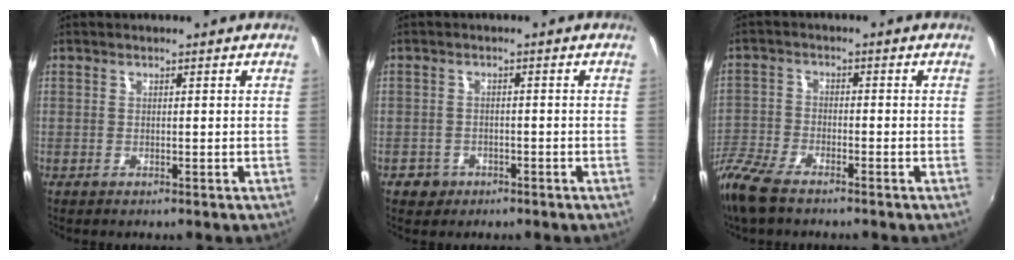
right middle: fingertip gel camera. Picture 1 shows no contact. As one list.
[{"total": 3.2, "force": [-1.7, 2.6, 0.7], "torque": [-0.025, 0.003, -0.025]}, {"total": 9.9, "force": [-7.7, 3.2, 5.3], "torque": [-0.138, -0.025, -0.159]}]